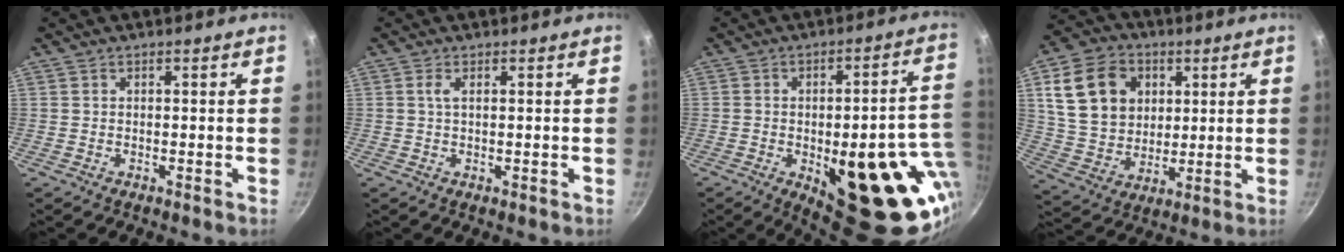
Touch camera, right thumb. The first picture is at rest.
{"total": 1.7, "force": [0.4, 0.4, 1.6], "torque": [-0.032, 0.000, 0.007]}
{"total": 26.1, "force": [-6.3, 10.9, 22.9], "torque": [-0.231, 0.008, -0.069]}
{"total": 17.0, "force": [5.1, 13.2, 9.4], "torque": [-0.152, -0.005, 0.098]}